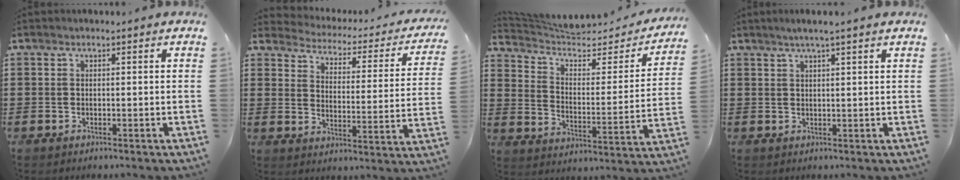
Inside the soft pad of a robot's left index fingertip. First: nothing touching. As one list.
[{"total": 2.1, "force": [2.0, 0.5, 0.4], "torque": [-0.029, -0.024, 0.024]}, {"total": 5.3, "force": [4.3, 2.1, 2.2], "torque": [-0.071, -0.031, 0.068]}, {"total": 2.4, "force": [1.8, -0.4, 1.6], "torque": [-0.032, 0.000, 0.033]}]